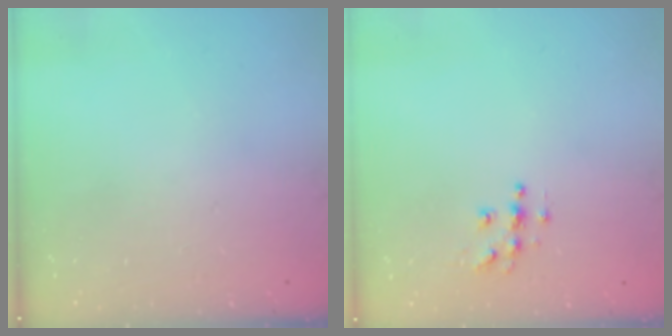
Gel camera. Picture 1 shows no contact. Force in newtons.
{"total": 5.7, "press": 5.7, "slide": 0.4}